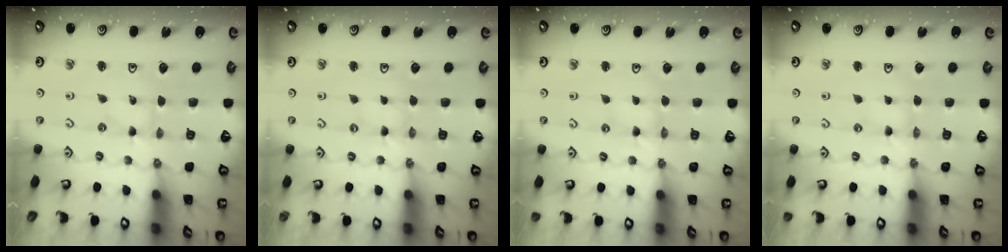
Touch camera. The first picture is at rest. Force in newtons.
{"total": 0.0}
{"total": 1.0, "press": 0.9, "slide": 0.2}
{"total": 0.0}